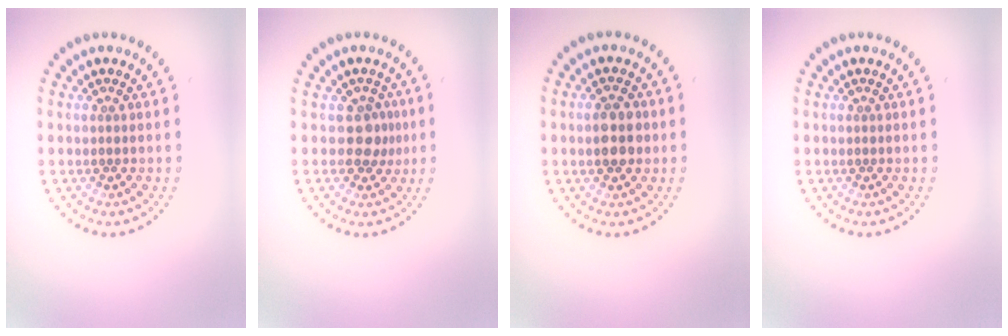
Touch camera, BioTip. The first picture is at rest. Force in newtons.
{"total": 2.1, "press": 1.8, "slide": 1.2}
{"total": 3.1, "press": 3.1, "slide": 0.1}
{"total": 0.0}